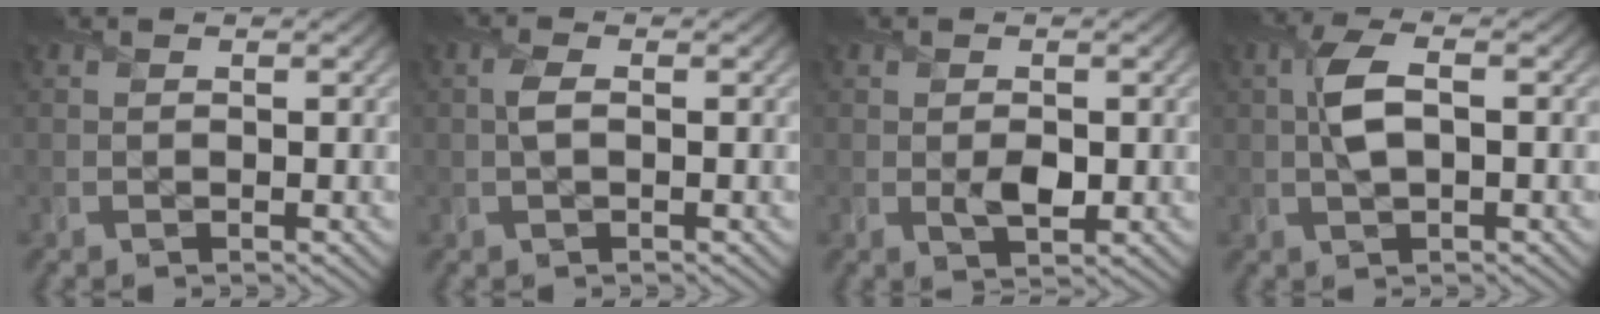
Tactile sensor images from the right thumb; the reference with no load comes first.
{"total": 1.6, "force": [0.1, 0.6, 1.5], "torque": [-0.037, 0.004, -0.001]}
{"total": 2.3, "force": [-0.3, 1.4, 1.8], "torque": [-0.033, -0.009, -0.001]}
{"total": 4.6, "force": [0.4, 1.9, 4.1], "torque": [-0.095, 0.008, 0.006]}